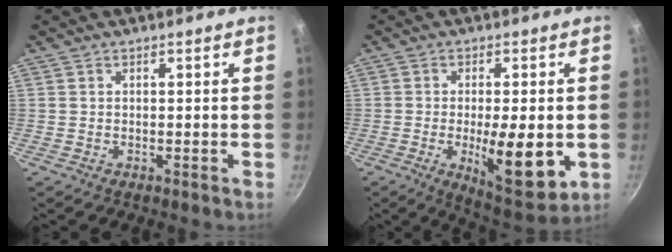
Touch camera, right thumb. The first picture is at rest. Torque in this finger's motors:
{"motor_torque": [-0.28, 0.74, 1.07, -0.18, 0.06]}